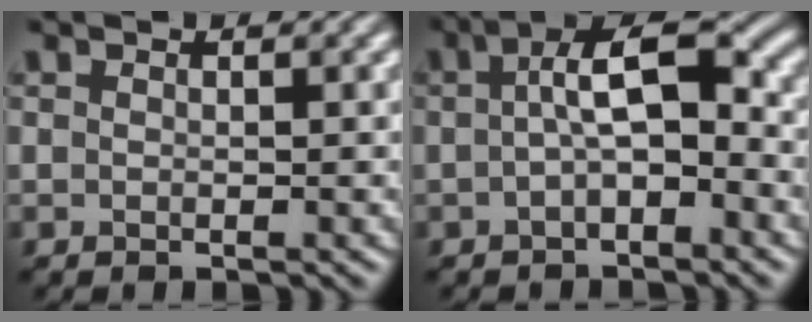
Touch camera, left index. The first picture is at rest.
{"total": 5.1, "force": [-0.3, 1.9, 4.8], "torque": [-0.078, 0.015, -0.010]}